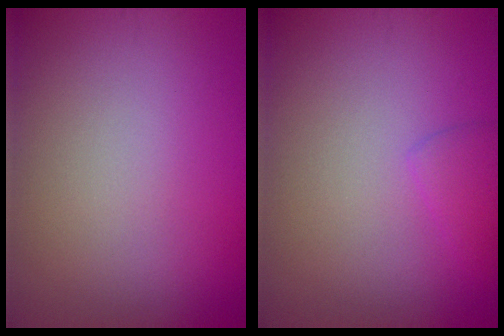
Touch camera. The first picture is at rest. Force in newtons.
{"total": 1.5, "press": 1.5, "slide": 0.0}